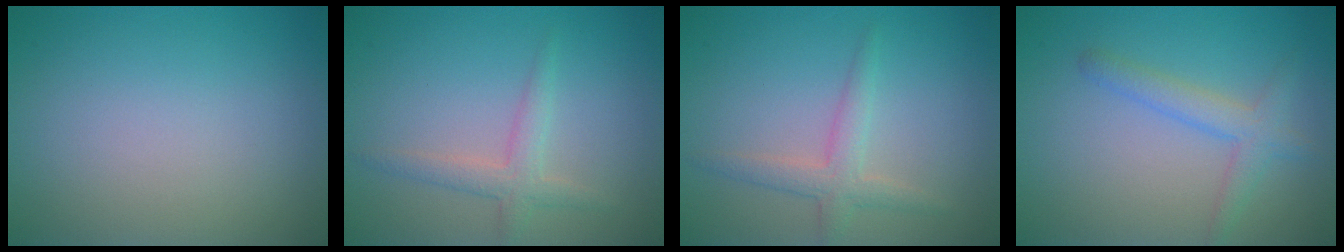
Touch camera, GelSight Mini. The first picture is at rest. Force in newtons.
{"total": 2.2, "press": 2.2, "slide": 0.0}
{"total": 2.4, "press": 2.4, "slide": 0.1}
{"total": 2.0, "press": 2.0, "slide": 0.1}